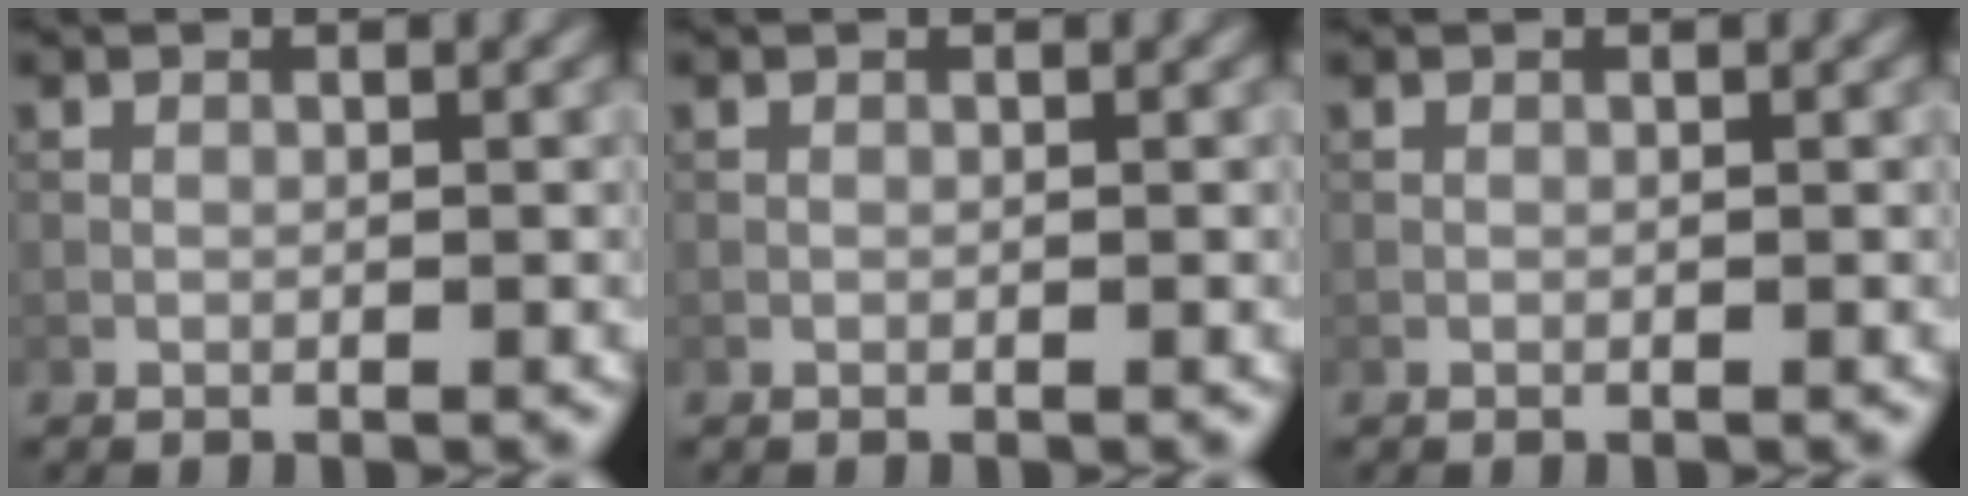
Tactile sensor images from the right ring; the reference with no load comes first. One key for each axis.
{"total": 0.0}
{"total": 0.0}